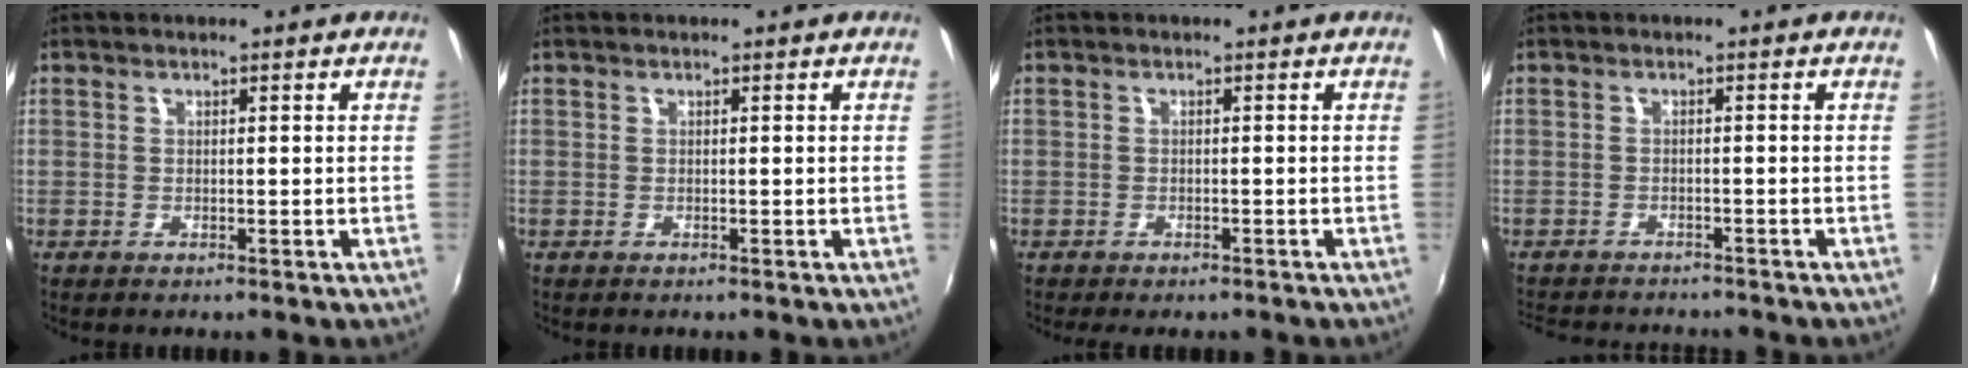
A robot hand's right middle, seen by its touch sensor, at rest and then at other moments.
{"total": 0.0}
{"total": 1.9, "force": [-1.5, 1.0, 0.6], "torque": [-0.016, -0.007, -0.022]}
{"total": 7.8, "force": [-7.3, 1.7, 2.4], "torque": [-0.063, -0.013, -0.109]}